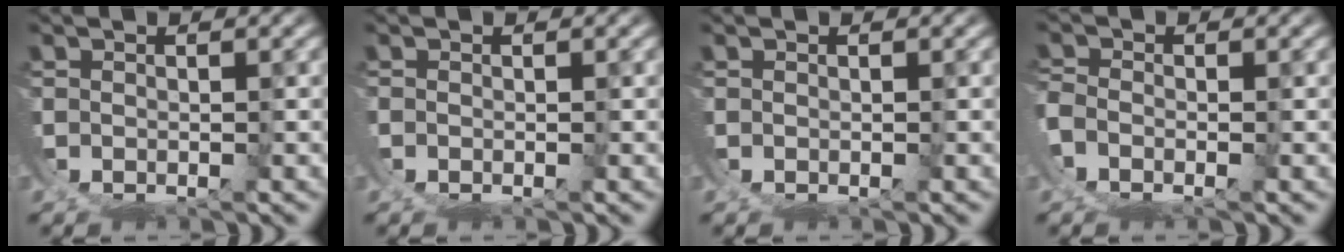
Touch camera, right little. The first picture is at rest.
{"total": 0.0}
{"total": 0.0}
{"total": 1.6, "force": [-1.0, 0.7, 1.0], "torque": [-0.021, -0.010, -0.015]}